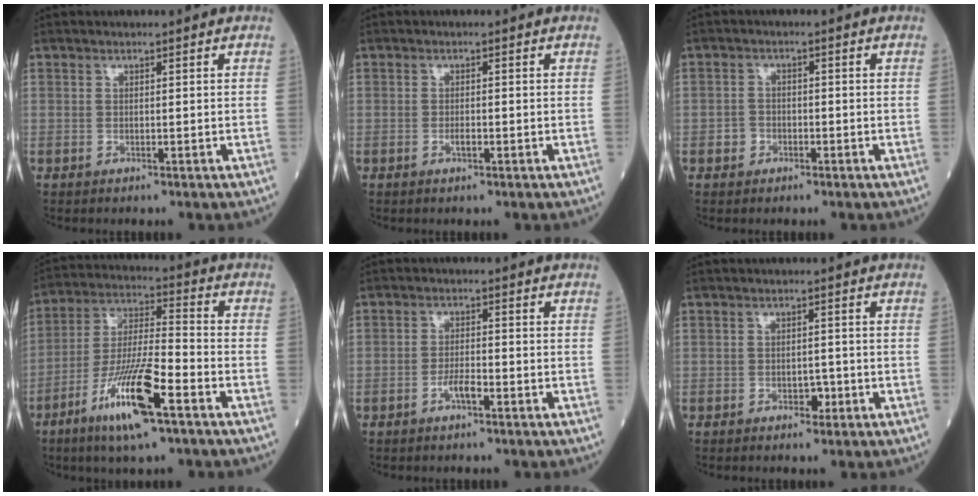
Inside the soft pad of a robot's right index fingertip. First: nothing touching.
{"total": 1.3, "force": [-0.5, 0.4, 1.1], "torque": [-0.020, 0.001, -0.009]}
{"total": 2.2, "force": [-1.1, 1.8, 0.6], "torque": [-0.009, 0.007, -0.022]}
{"total": 13.9, "force": [-7.3, 1.6, 11.7], "torque": [-0.228, -0.018, -0.134]}
{"total": 2.5, "force": [-1.4, 0.6, 2.0], "torque": [-0.036, 0.002, -0.027]}
{"total": 1.8, "force": [-0.9, 1.1, 1.2], "torque": [-0.011, 0.004, -0.011]}